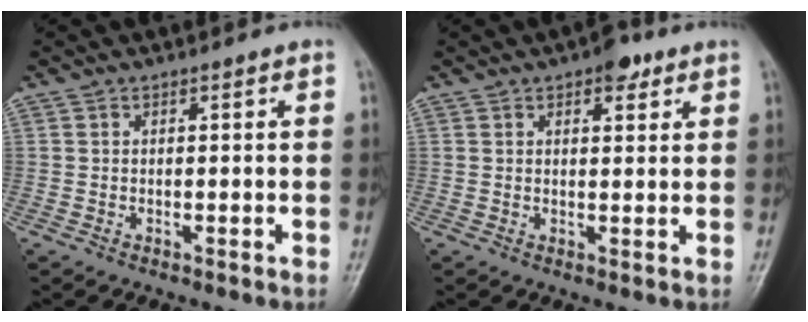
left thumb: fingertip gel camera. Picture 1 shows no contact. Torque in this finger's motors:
{"motor_torque": [0.41, 0.45, 0.27, -0.48, 0.00]}